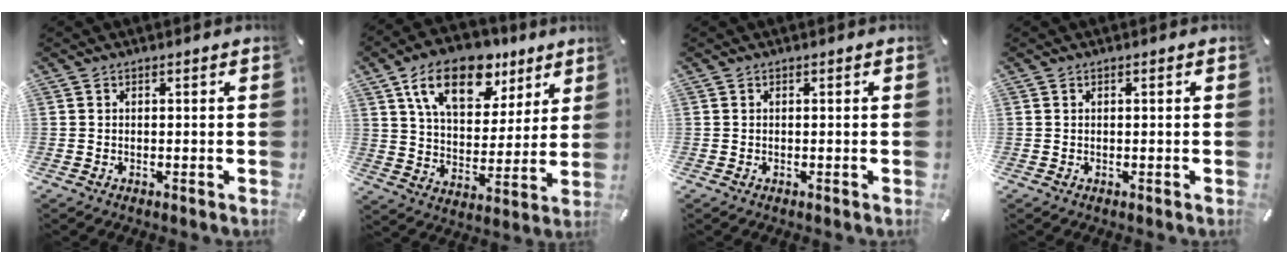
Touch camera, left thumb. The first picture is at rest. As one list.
[{"total": 17.8, "force": [10.6, 10.2, 10.0], "torque": [-0.167, -0.040, 0.185]}, {"total": 0.0}, {"total": 0.0}]